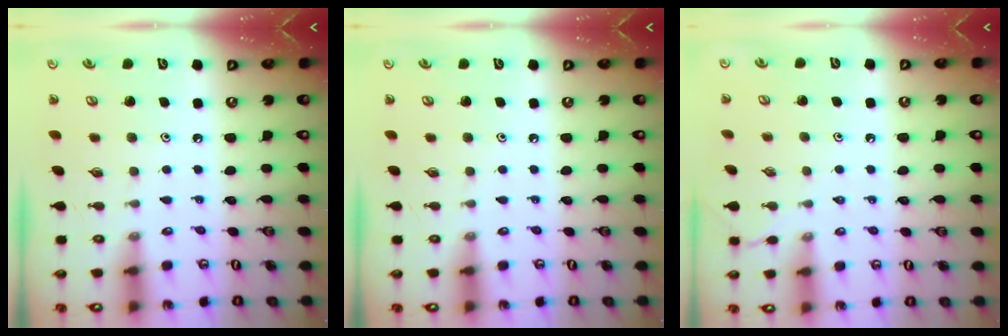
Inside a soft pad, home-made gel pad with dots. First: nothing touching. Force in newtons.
{"total": 0.0}
{"total": 1.8, "press": 1.8, "slide": 0.3}